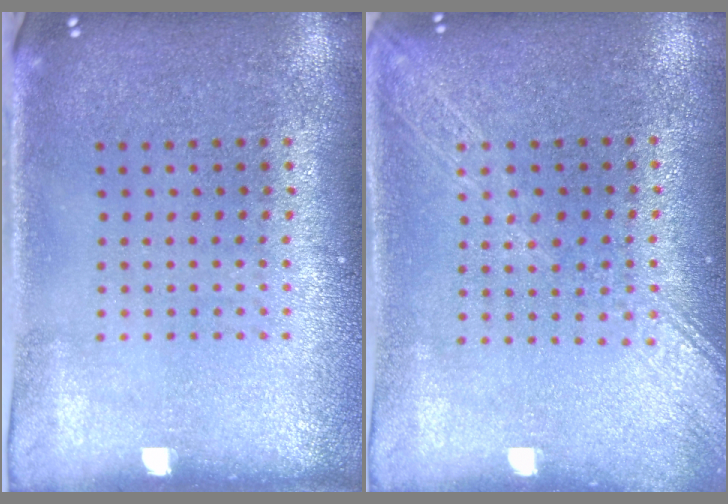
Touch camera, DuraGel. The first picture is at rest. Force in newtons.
{"total": 1.7, "press": 1.7, "slide": 0.2}